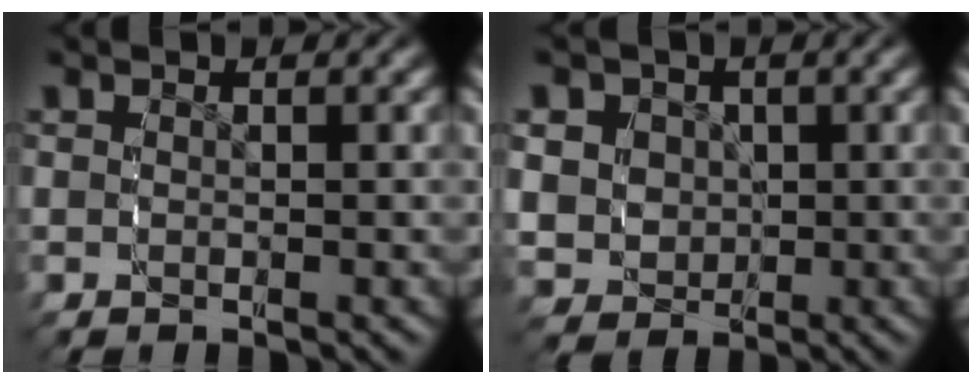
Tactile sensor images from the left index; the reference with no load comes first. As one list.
[{"total": 7.6, "force": [0.4, 6.9, 3.3], "torque": [-0.080, -0.029, 0.015]}]